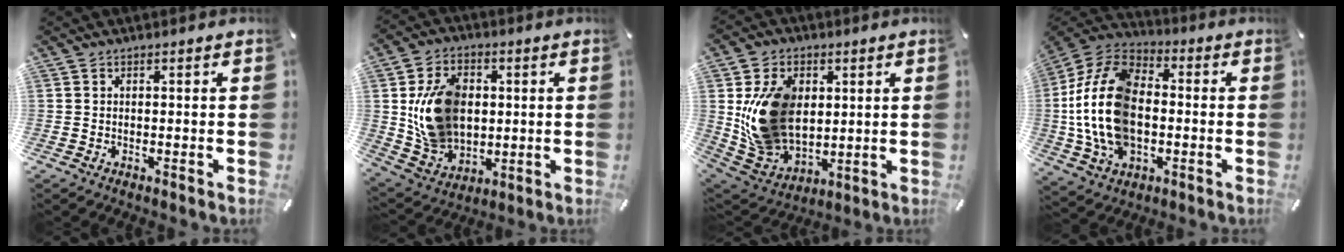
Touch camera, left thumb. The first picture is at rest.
{"total": 14.9, "force": [1.7, 11.9, 8.7], "torque": [-0.163, 0.011, 0.034]}
{"total": 17.1, "force": [3.3, 13.6, 9.8], "torque": [-0.199, -0.003, 0.069]}
{"total": 19.4, "force": [-2.0, 13.3, 14.0], "torque": [-0.323, 0.012, -0.040]}